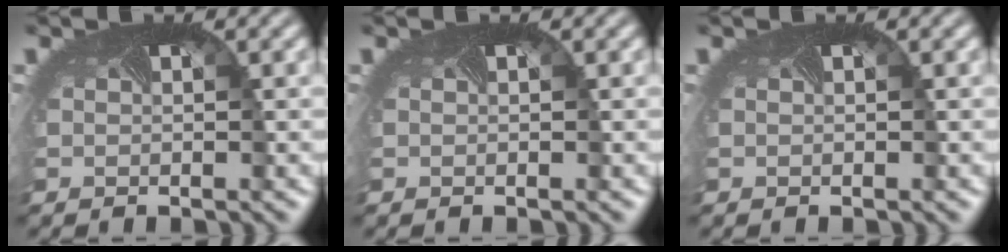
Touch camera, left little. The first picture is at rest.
{"total": 0.0}
{"total": 0.0}